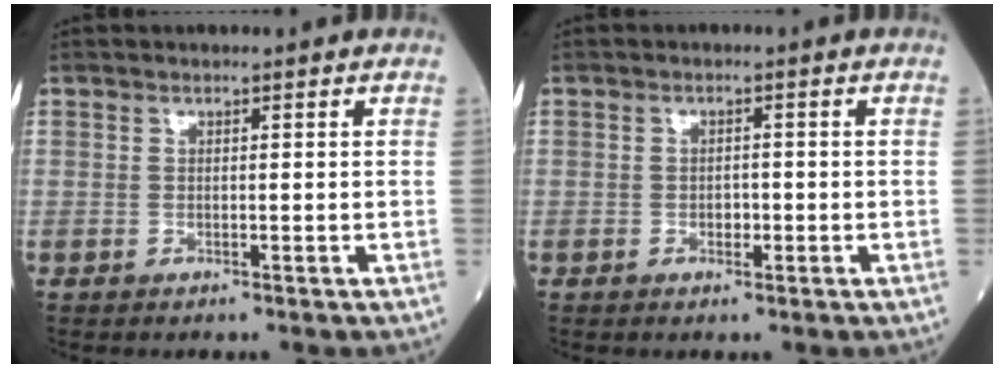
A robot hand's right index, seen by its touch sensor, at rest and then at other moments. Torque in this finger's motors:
{"motor_torque": [-0.03, -0.06, 0.00, 0.01]}